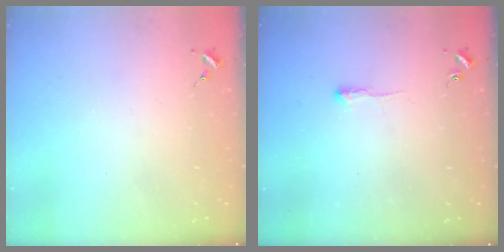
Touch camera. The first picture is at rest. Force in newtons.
{"total": 2.5, "press": 2.5, "slide": 0.4}